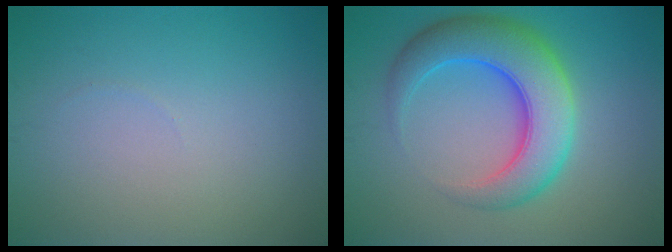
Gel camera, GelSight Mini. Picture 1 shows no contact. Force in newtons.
{"total": 8.0, "press": 8.0, "slide": 0.1}